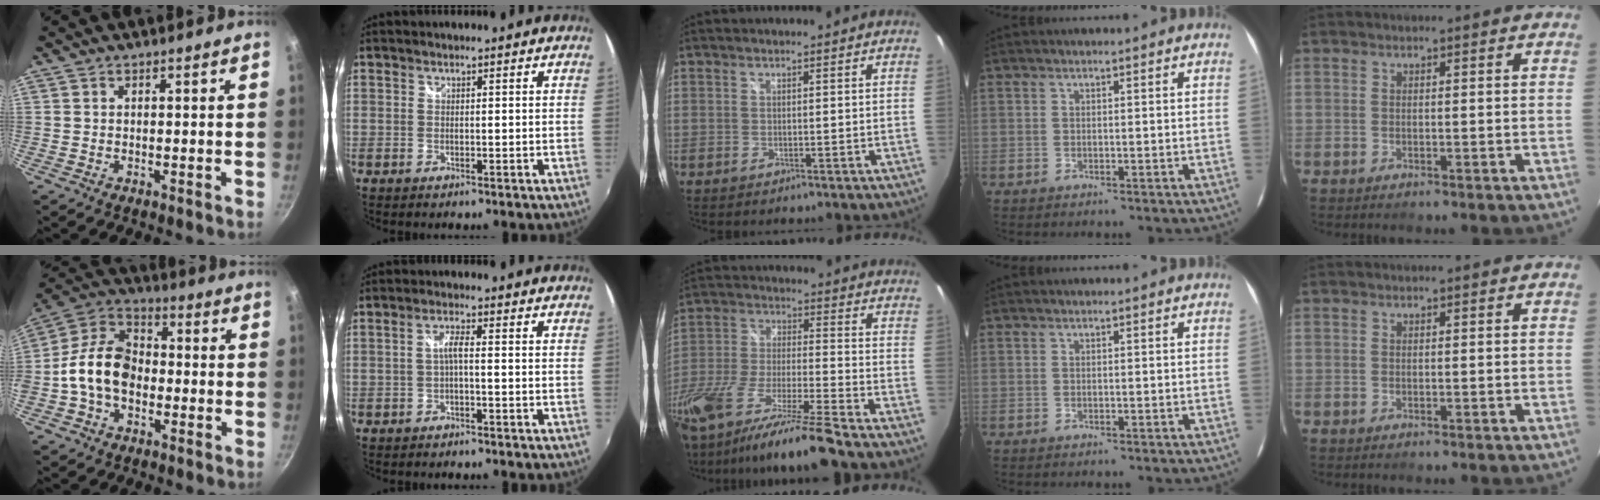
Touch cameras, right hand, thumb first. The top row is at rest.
{"thumb": {"total": 13.3, "force": [-2.2, 9.4, 9.2], "torque": [-0.138, 0.040, -0.060]}, "index": {"total": 2.3, "force": [-0.7, 0.1, 2.2], "torque": [-0.043, 0.004, -0.013]}, "middle": {"total": 20.1, "force": [-16.4, -0.5, 11.7], "torque": [-0.217, -0.060, -0.292]}}